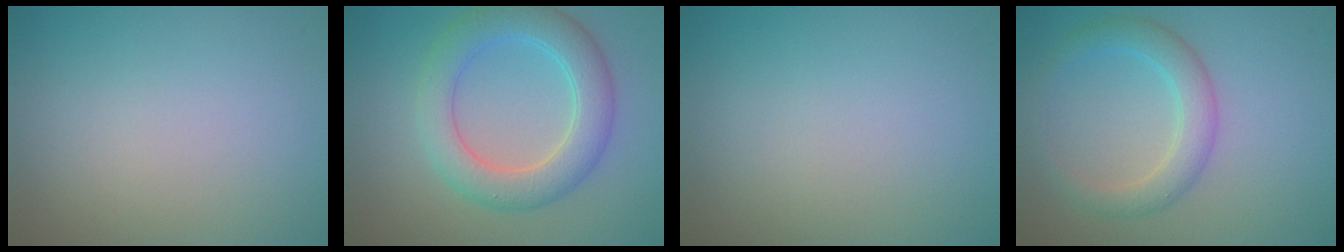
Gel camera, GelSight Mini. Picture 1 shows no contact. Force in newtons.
{"total": 5.4, "press": 5.4, "slide": 0.2}
{"total": 0.0}
{"total": 3.1, "press": 3.1, "slide": 0.1}